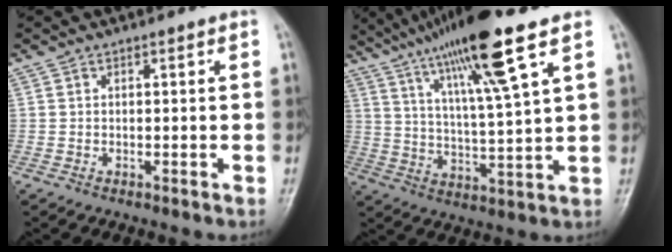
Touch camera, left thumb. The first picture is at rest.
{"total": 17.7, "force": [10.5, 1.1, 14.2], "torque": [-0.244, -0.031, 0.182]}